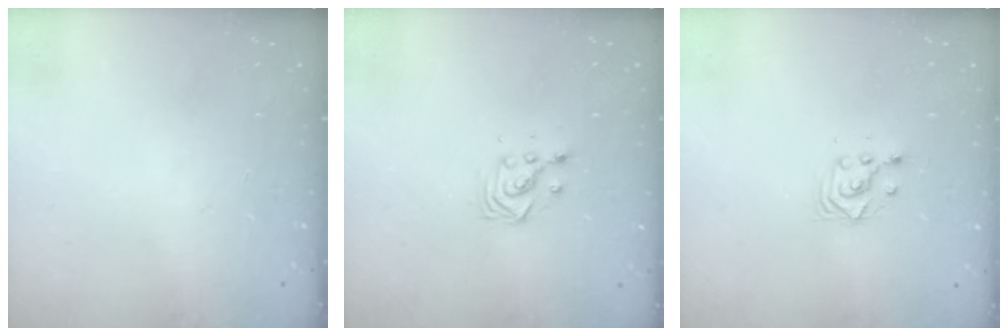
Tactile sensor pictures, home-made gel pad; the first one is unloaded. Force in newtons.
{"total": 3.7, "press": 3.7, "slide": 0.2}
{"total": 2.8, "press": 2.8, "slide": 0.2}